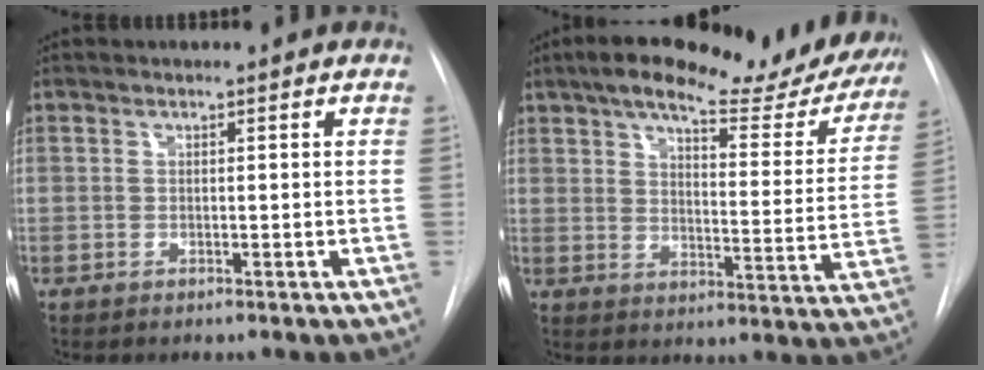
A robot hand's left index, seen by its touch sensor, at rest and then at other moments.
{"total": 26.2, "force": [21.9, 6.1, 13.0], "torque": [-0.194, -0.029, 0.263]}